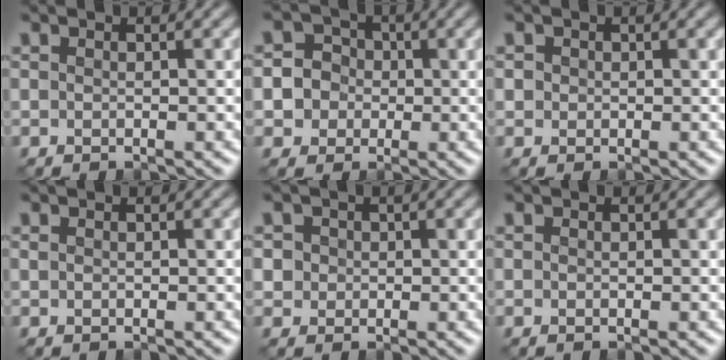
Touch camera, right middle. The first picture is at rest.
{"total": 5.2, "force": [-0.3, 4.9, 1.6], "torque": [-0.006, 0.024, -0.029]}
{"total": 0.8, "force": [0.1, 0.7, 0.1], "torque": [0.002, -0.002, 0.001]}
{"total": 0.0}
{"total": 2.2, "force": [0.6, 2.0, 0.7], "torque": [-0.008, 0.008, 0.013]}
{"total": 0.0}